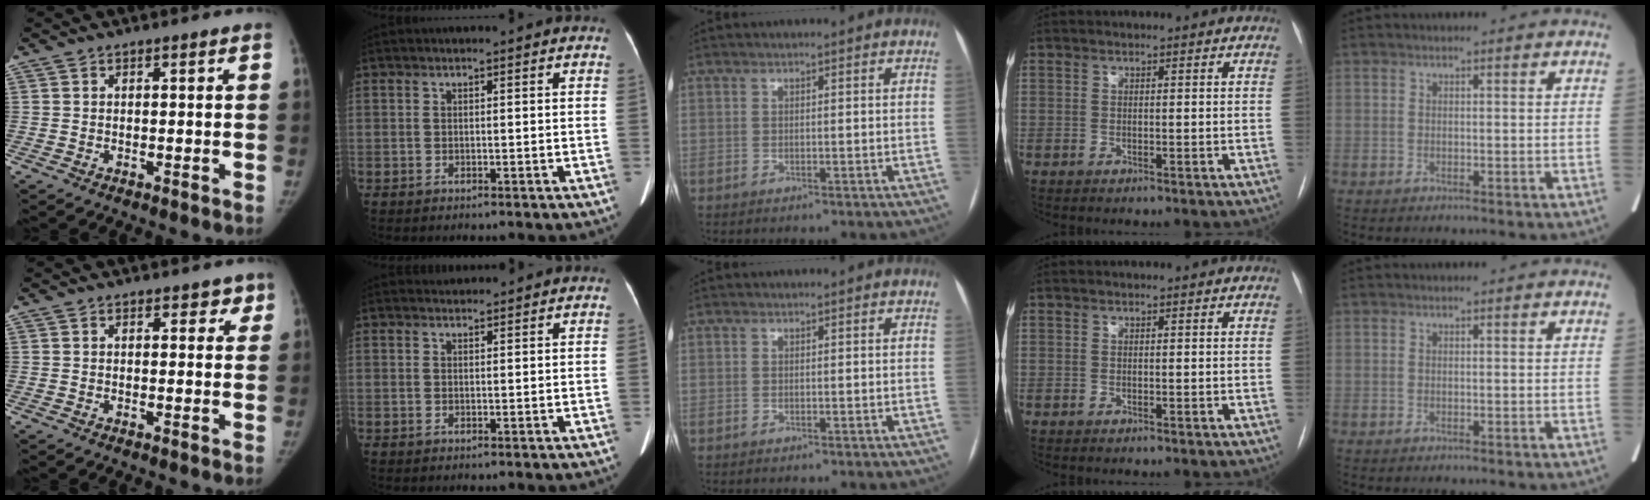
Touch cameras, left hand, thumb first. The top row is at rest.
{"thumb": {"total": 2.4, "force": [1.5, 1.5, 1.0], "torque": [0.019, -0.004, 0.012]}, "index": {"total": 1.2, "force": [1.2, 0.1, -0.3], "torque": [-0.007, 0.007, 0.023]}}